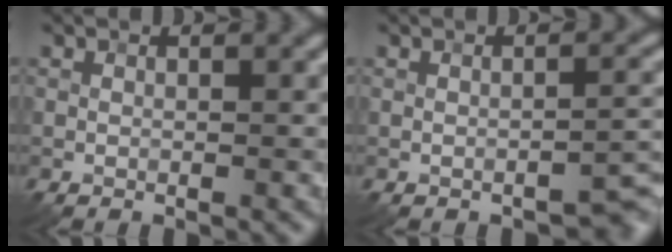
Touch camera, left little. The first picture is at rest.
{"total": 2.0, "force": [-1.4, 0.7, 1.2], "torque": [-0.013, 0.006, -0.019]}